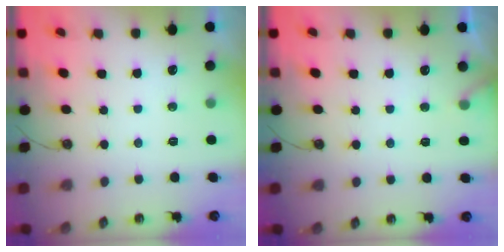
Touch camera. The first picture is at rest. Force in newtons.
{"total": 5.4, "press": 5.4, "slide": 0.4}